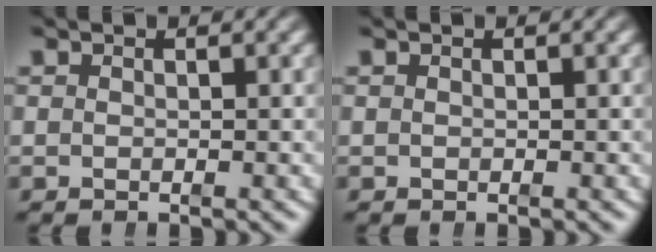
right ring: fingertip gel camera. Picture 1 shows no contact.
{"total": 0.0}